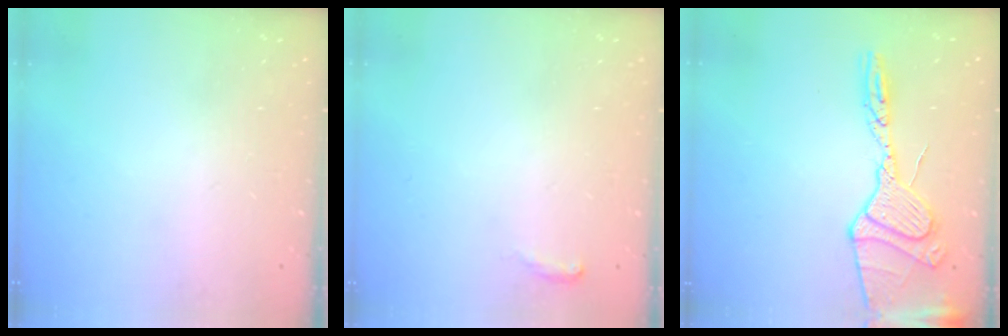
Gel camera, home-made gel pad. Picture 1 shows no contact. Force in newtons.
{"total": 3.6, "press": 3.3, "slide": 1.4}
{"total": 15.8, "press": 15.7, "slide": 1.4}